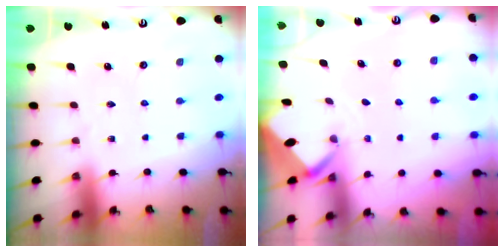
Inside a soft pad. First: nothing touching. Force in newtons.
{"total": 1.8, "press": 1.8, "slide": 0.1}